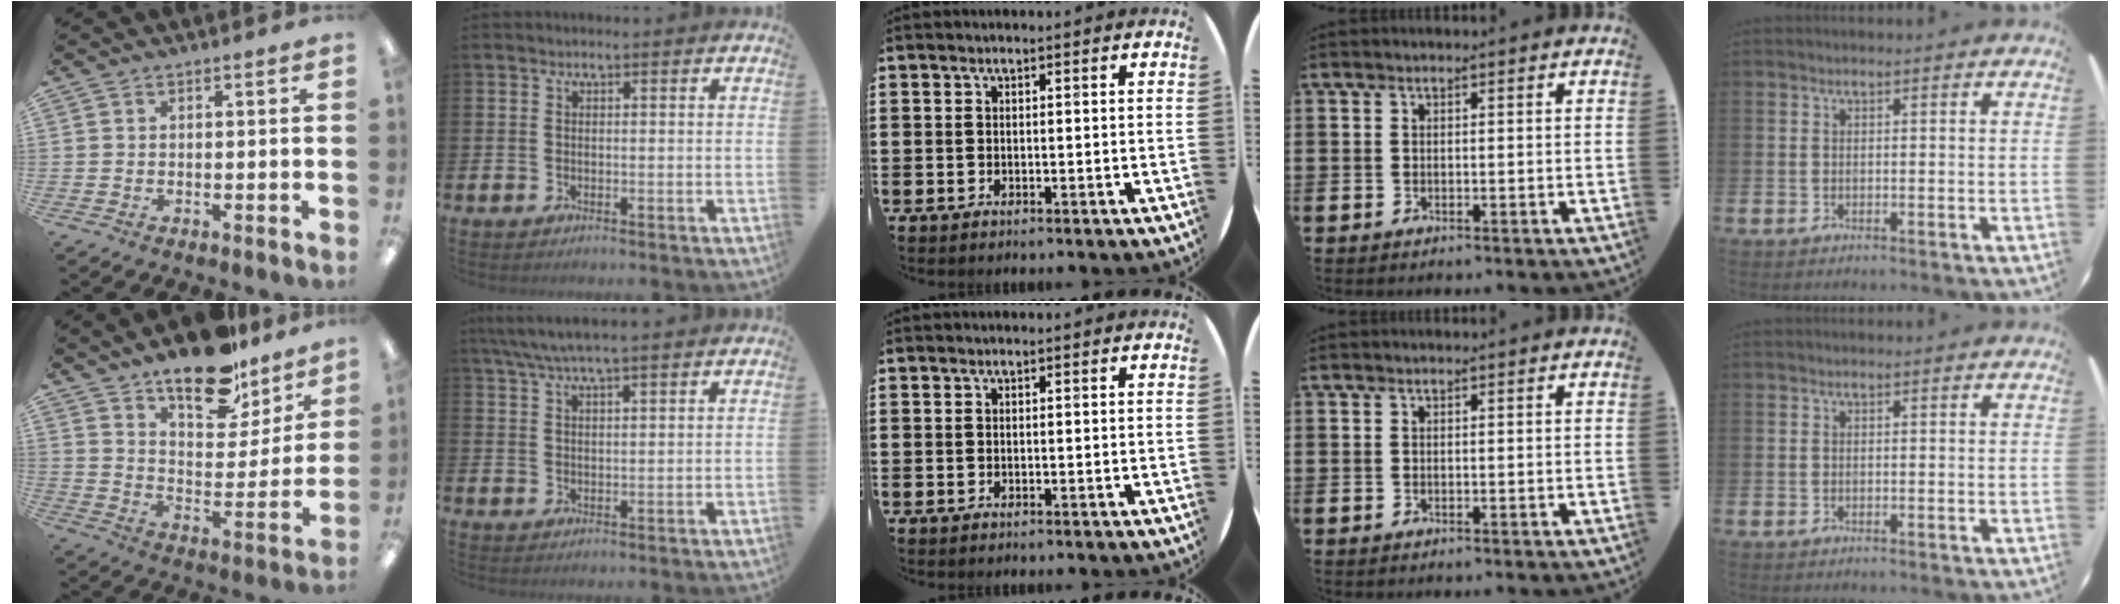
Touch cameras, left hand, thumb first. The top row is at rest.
{"thumb": {"total": 17.7, "force": [14.0, 7.1, 8.0], "torque": [-0.120, -0.097, 0.242]}, "index": {"total": 5.3, "force": [4.6, 0.4, 2.5], "torque": [-0.059, -0.011, 0.083]}}